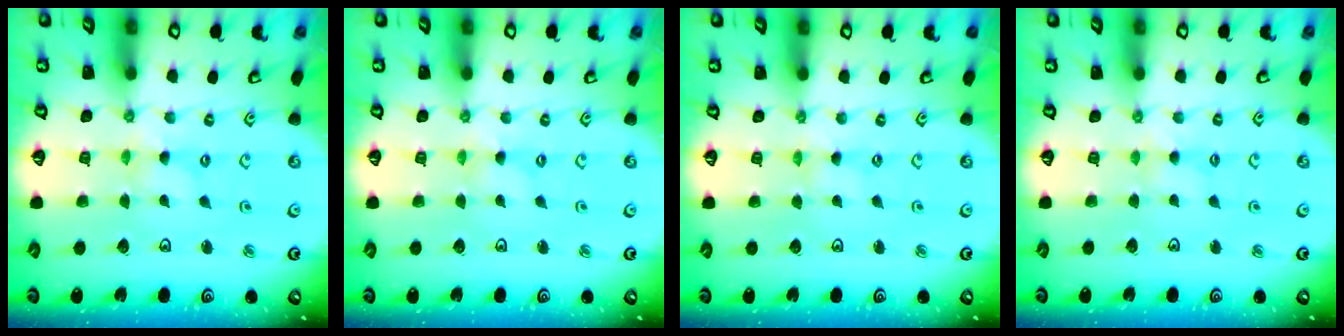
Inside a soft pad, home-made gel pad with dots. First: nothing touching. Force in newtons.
{"total": 0.0}
{"total": 0.0}
{"total": 2.2, "press": 2.1, "slide": 0.4}